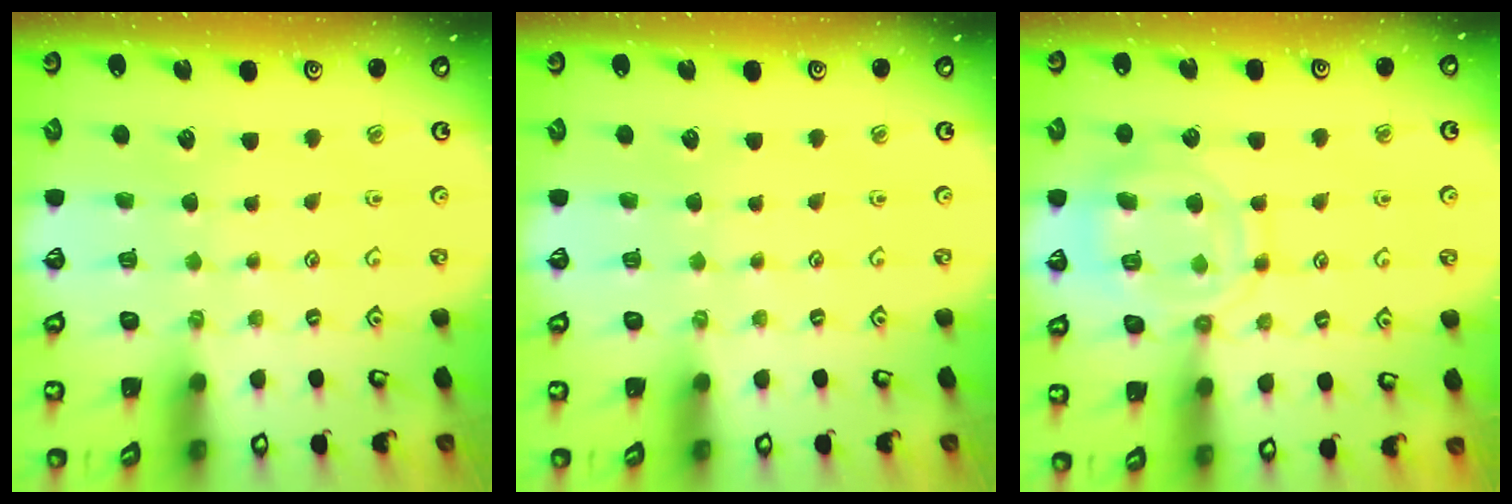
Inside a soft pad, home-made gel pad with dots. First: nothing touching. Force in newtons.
{"total": 0.0}
{"total": 13.8, "press": 13.8, "slide": 1.2}